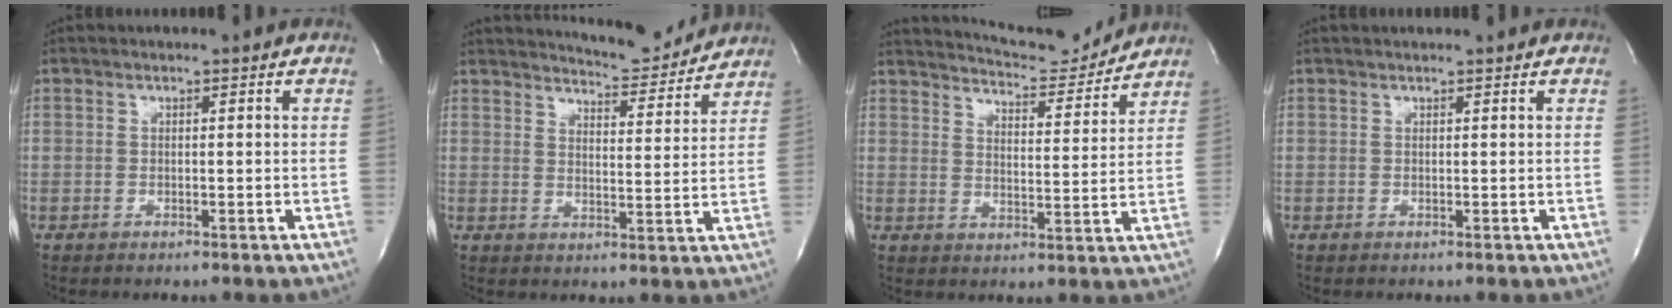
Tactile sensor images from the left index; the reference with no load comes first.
{"total": 9.4, "force": [9.2, 0.8, 1.5], "torque": [-0.026, -0.013, 0.125]}
{"total": 10.6, "force": [10.3, 0.8, 2.1], "torque": [-0.037, -0.006, 0.147]}
{"total": 1.9, "force": [1.8, 0.1, 0.7], "torque": [-0.008, 0.017, 0.024]}